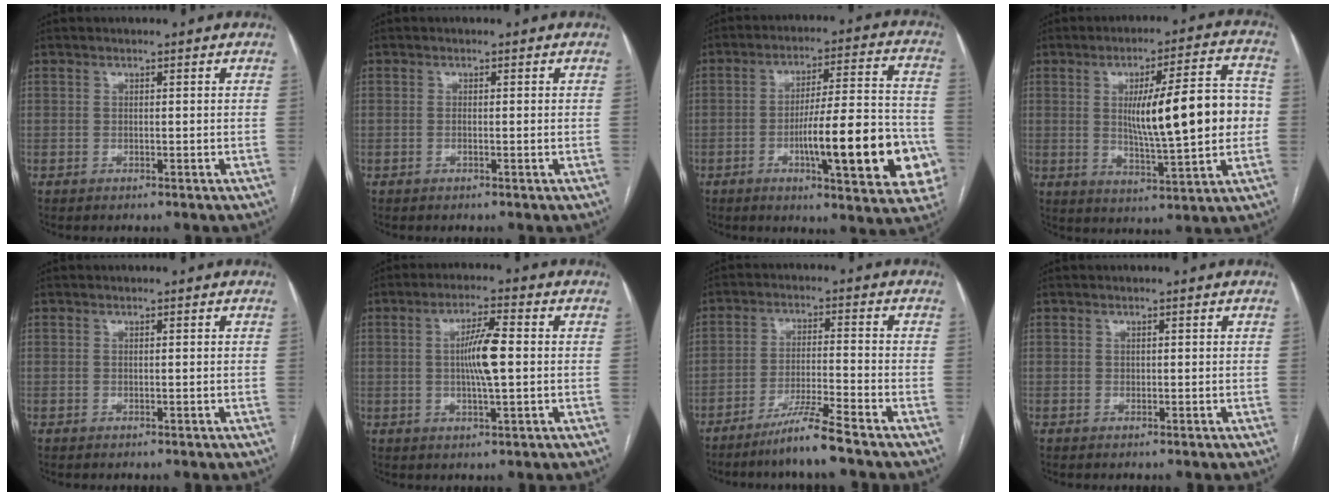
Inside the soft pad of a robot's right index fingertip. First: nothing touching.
{"total": 0.7, "force": [-0.2, 0.0, 0.6], "torque": [-0.012, 0.000, -0.002]}
{"total": 19.1, "force": [-5.9, 3.2, 17.9], "torque": [-0.200, 0.019, -0.071]}
{"total": 15.6, "force": [0.7, 2.2, 15.4], "torque": [-0.232, 0.015, 0.015]}
{"total": 0.0}
{"total": 6.6, "force": [0.2, 0.5, 6.6], "torque": [-0.123, 0.002, 0.001]}
{"total": 7.0, "force": [-5.6, -1.3, 4.1], "torque": [-0.072, -0.022, -0.106]}
{"total": 0.0}